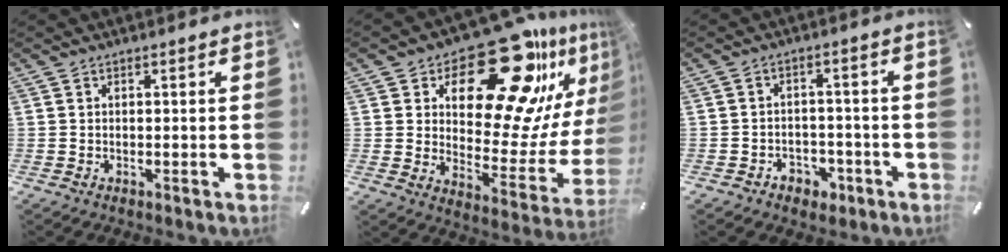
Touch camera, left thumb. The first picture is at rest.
{"total": 27.2, "force": [18.0, 12.8, 16.0], "torque": [-0.206, -0.131, 0.300]}
{"total": 4.5, "force": [-2.4, 3.5, 1.5], "torque": [-0.020, 0.013, -0.042]}